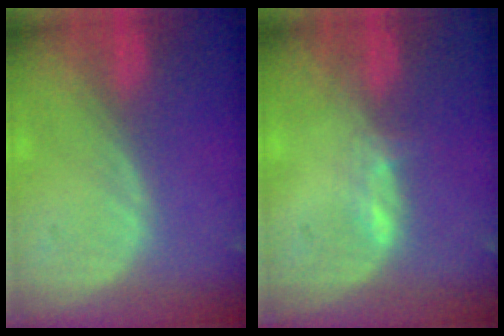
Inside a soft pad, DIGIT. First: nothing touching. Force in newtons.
{"total": 1.6, "press": 1.5, "slide": 0.6}